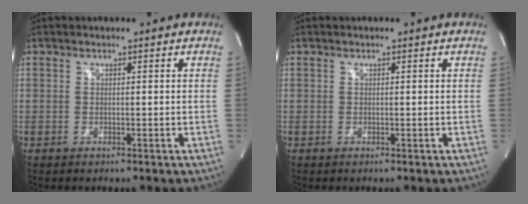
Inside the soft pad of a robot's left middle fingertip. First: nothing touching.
{"total": 0.0}